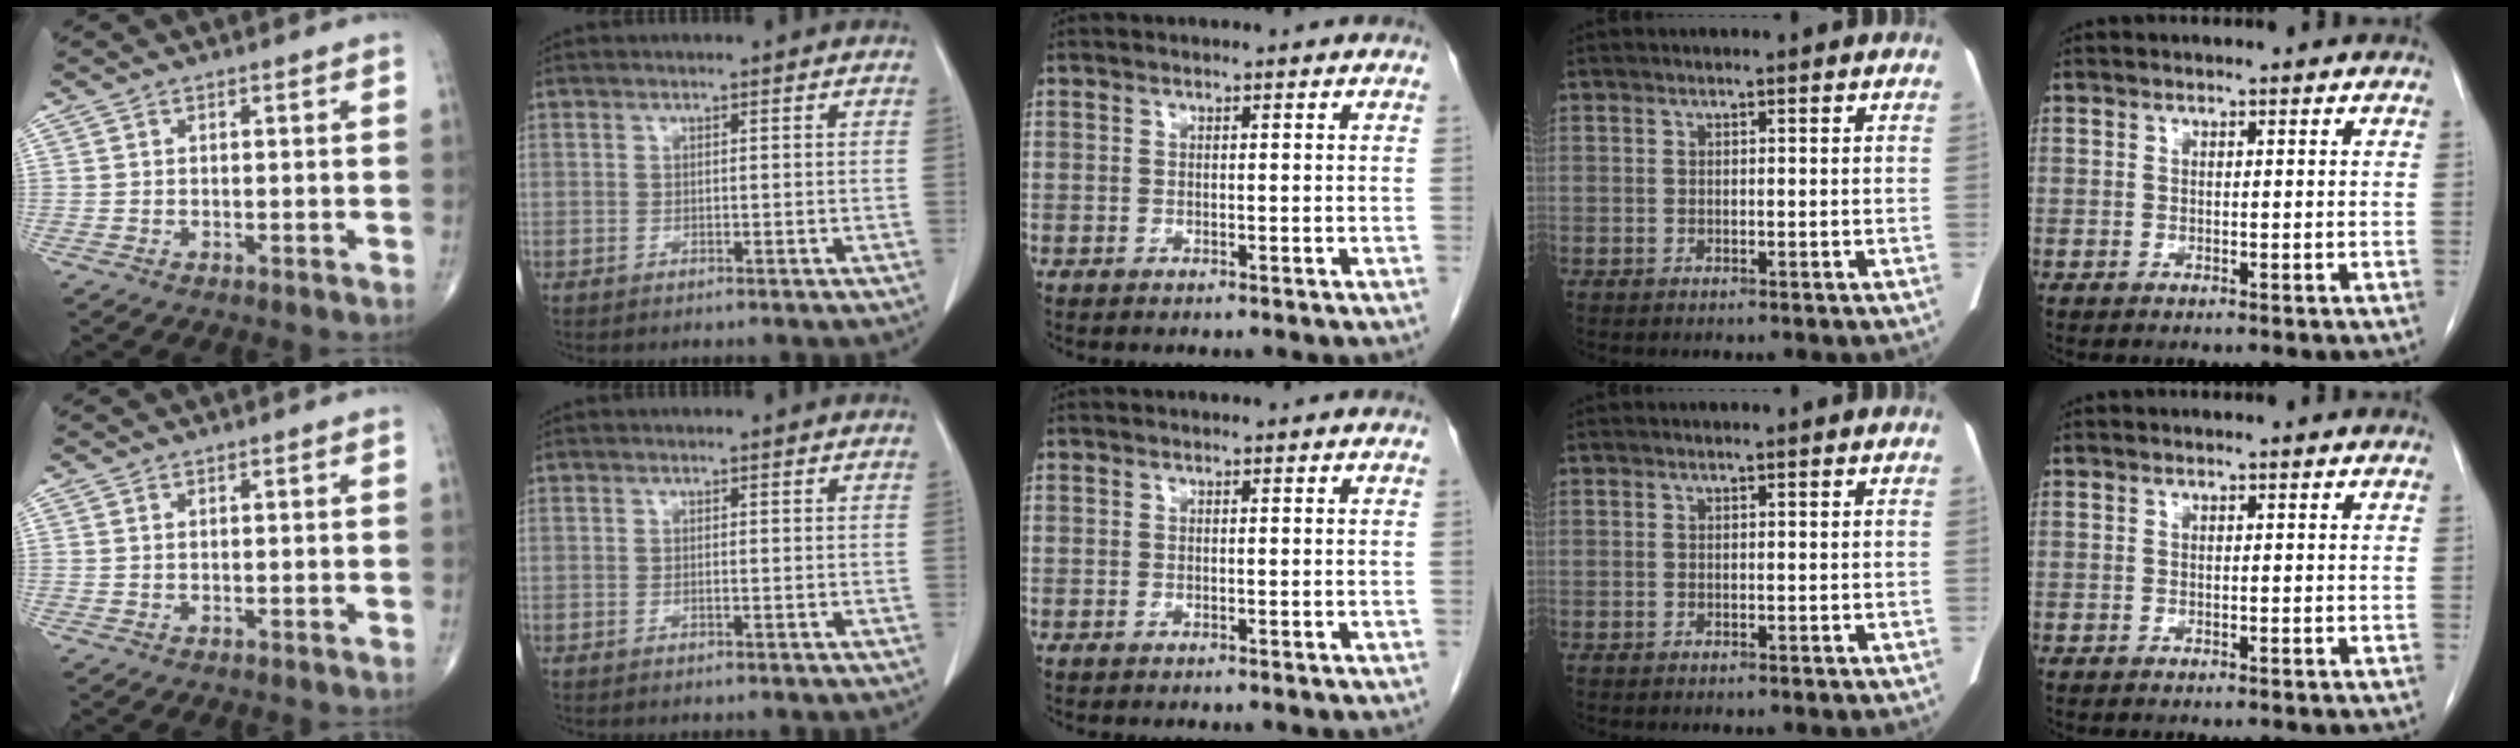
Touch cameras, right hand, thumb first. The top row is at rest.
{}